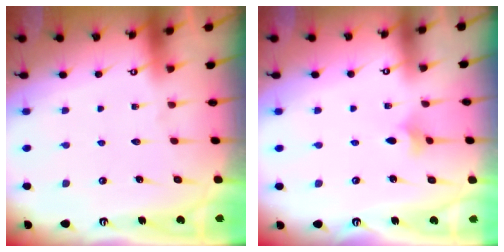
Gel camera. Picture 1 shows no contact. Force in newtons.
{"total": 2.5, "press": 2.5, "slide": 0.6}